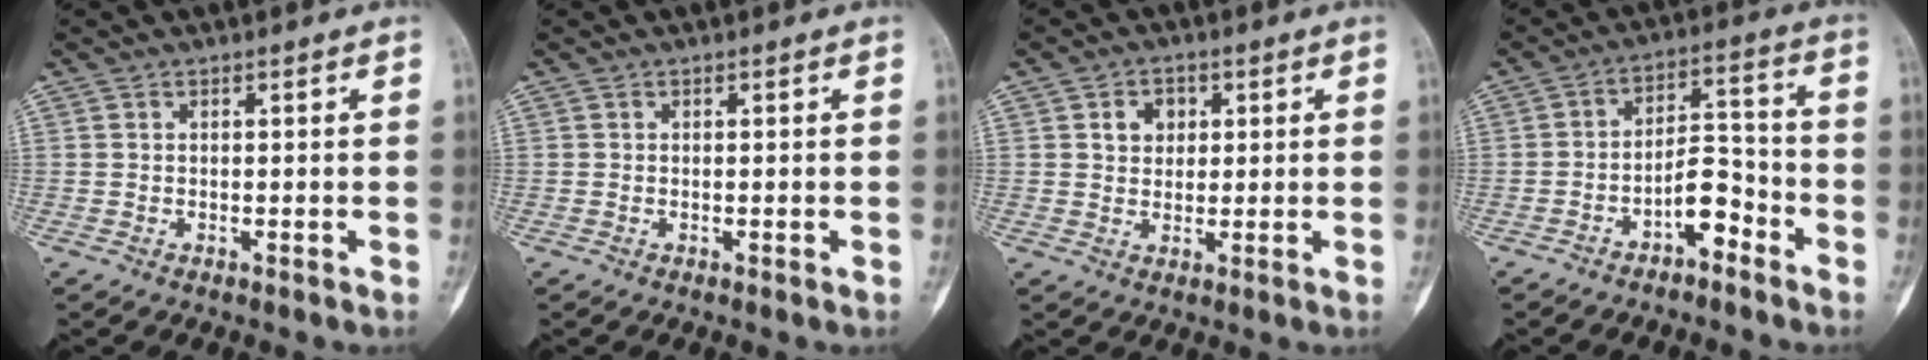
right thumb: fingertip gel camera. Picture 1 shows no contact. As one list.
[{"total": 0.0}, {"total": 4.3, "force": [1.3, 3.5, 2.2], "torque": [-0.009, -0.002, 0.019]}, {"total": 7.3, "force": [-4.2, 3.5, 4.9], "torque": [-0.063, 0.050, -0.073]}]